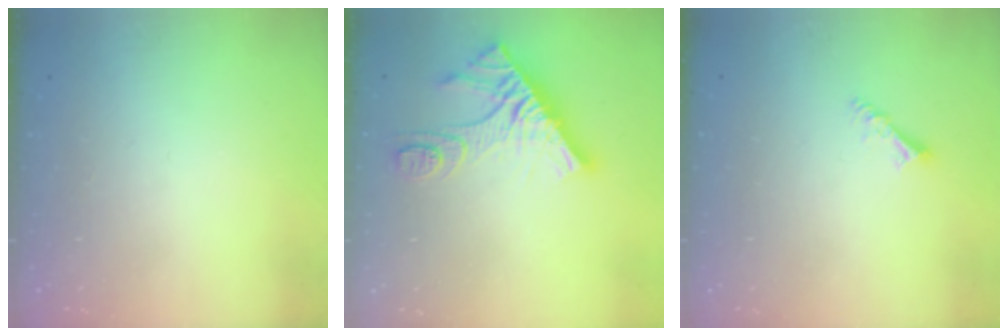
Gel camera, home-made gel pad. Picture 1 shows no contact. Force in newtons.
{"total": 14.9, "press": 14.9, "slide": 1.1}
{"total": 3.9, "press": 3.9, "slide": 0.3}